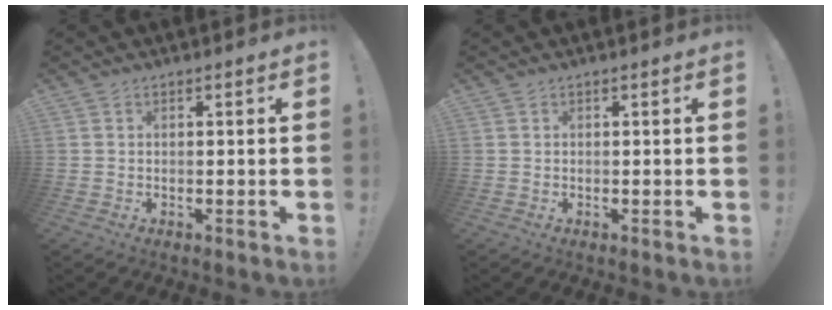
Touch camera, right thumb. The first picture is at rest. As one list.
[{"total": 0.0}]